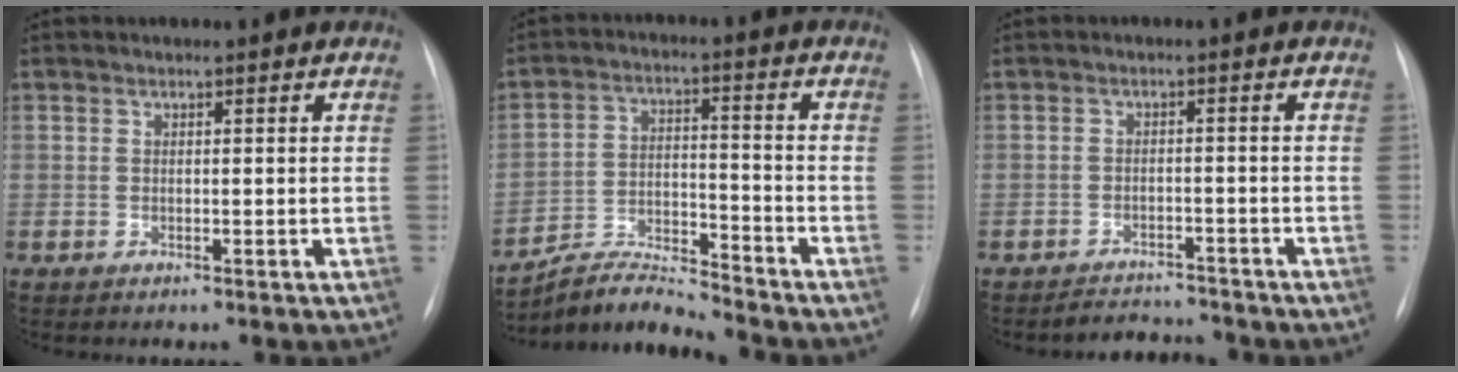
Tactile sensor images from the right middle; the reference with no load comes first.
{"total": 8.1, "force": [-8.1, -0.6, 0.3], "torque": [-0.015, 0.017, -0.147]}
{"total": 4.1, "force": [-4.0, 0.9, -0.3], "torque": [0.004, 0.002, -0.059]}